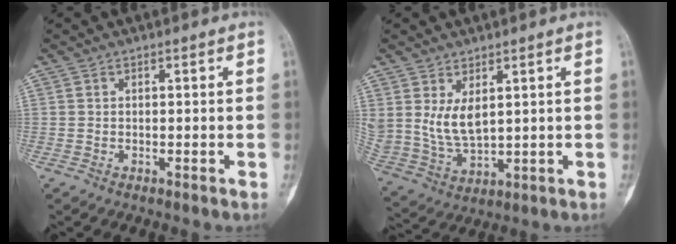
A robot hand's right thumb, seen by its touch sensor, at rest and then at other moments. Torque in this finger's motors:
{"motor_torque": [-0.82, 1.11, 0.79, 0.51, 0.00]}